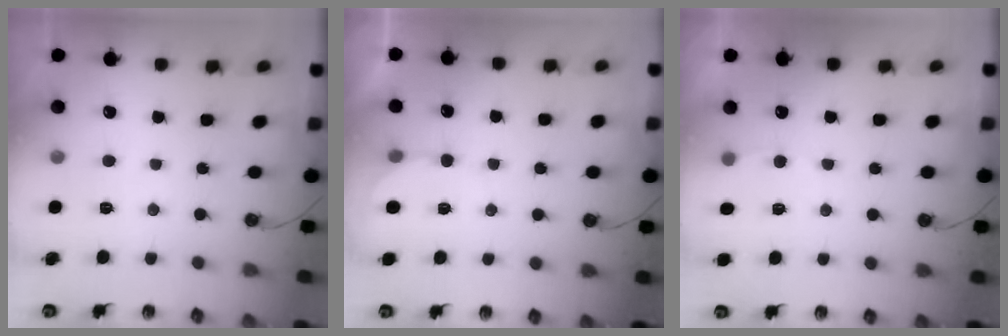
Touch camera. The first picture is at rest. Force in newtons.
{"total": 2.8, "press": 2.8, "slide": 0.3}
{"total": 3.6, "press": 3.3, "slide": 1.5}